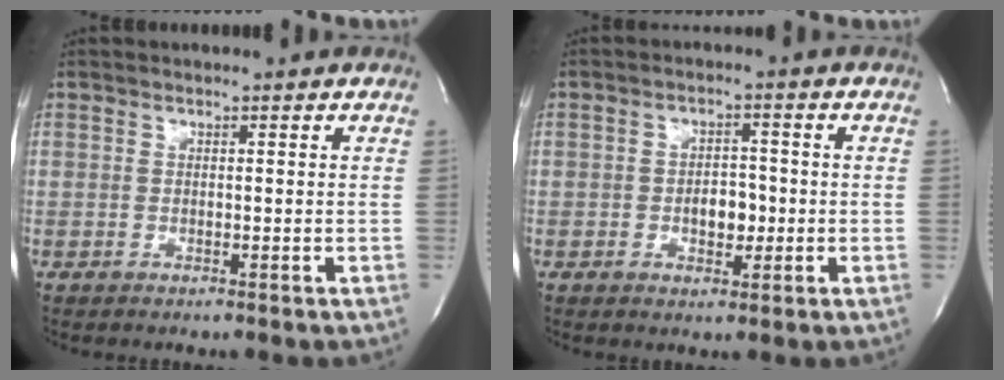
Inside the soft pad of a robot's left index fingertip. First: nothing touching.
{"total": 3.5, "force": [-1.0, 2.0, 2.7], "torque": [-0.044, -0.001, -0.010]}